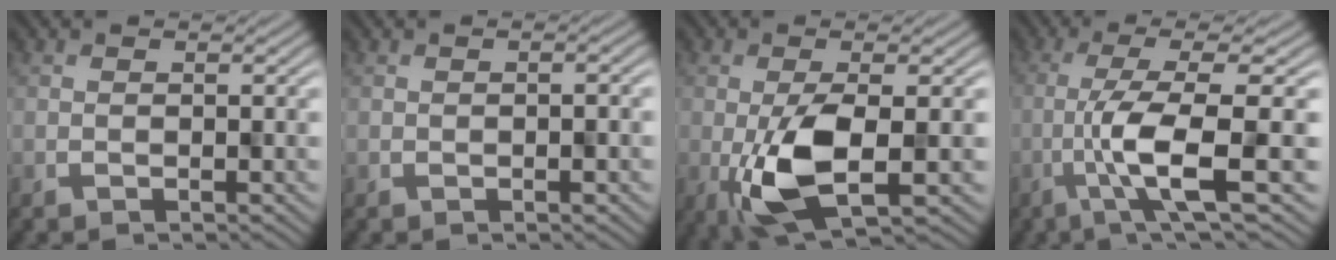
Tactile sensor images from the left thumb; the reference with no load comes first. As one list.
[{"total": 0.8, "force": [-0.3, 0.2, 0.7], "torque": [-0.008, 0.001, -0.003]}, {"total": 8.7, "force": [-1.2, 3.3, 7.9], "torque": [-0.162, -0.017, -0.024]}, {"total": 8.1, "force": [-0.7, 1.4, 8.0], "torque": [-0.136, 0.003, -0.017]}]